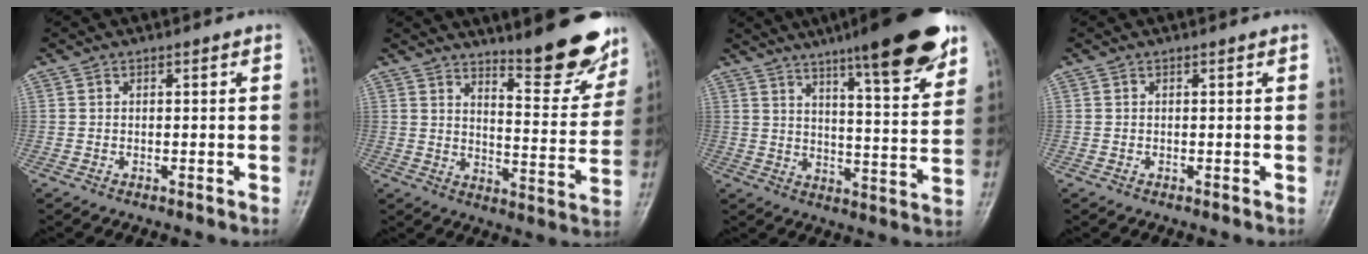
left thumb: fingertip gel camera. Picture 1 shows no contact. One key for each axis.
{"total": 14.2, "fx": 11.1, "fy": 3.2, "fz": 8.3, "tx": -0.078, "ty": -0.088, "tz": 0.156}
{"total": 18.8, "fx": 12.2, "fy": 3.3, "fz": 13.9, "tx": -0.170, "ty": -0.055, "tz": 0.176}
{"total": 0.0}